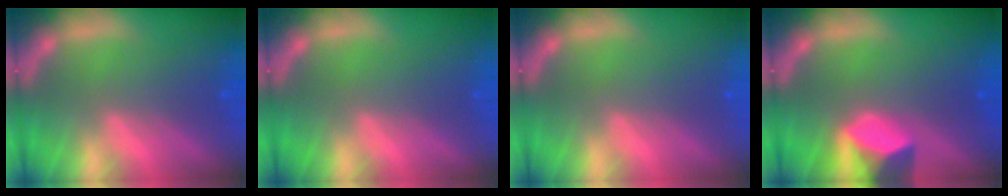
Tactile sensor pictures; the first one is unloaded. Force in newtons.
{"total": 0.0}
{"total": 0.0}
{"total": 4.4}